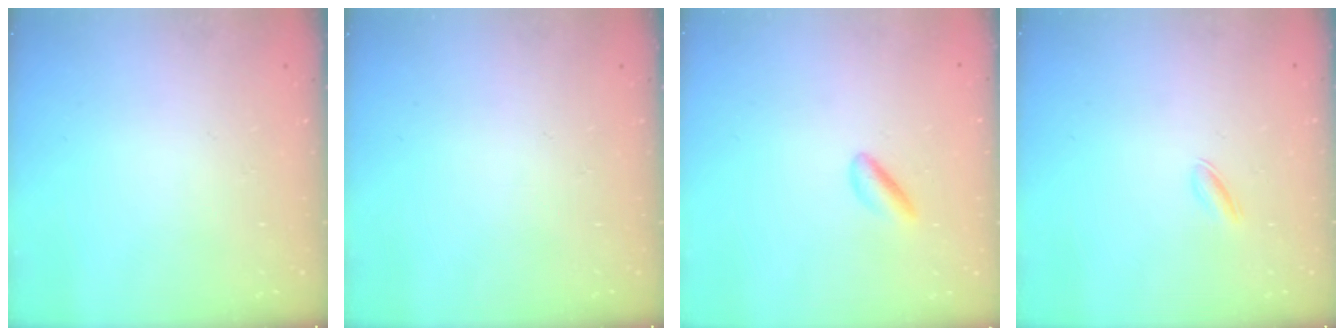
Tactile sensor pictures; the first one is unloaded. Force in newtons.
{"total": 0.0}
{"total": 2.6, "press": 2.3, "slide": 1.1}
{"total": 2.3, "press": 2.3, "slide": 0.6}